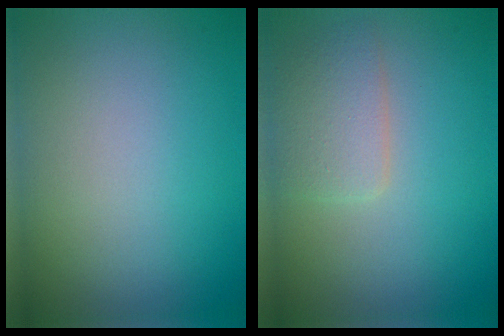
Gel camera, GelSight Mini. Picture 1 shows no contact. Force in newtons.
{"total": 2.8, "press": 2.8, "slide": 0.0}